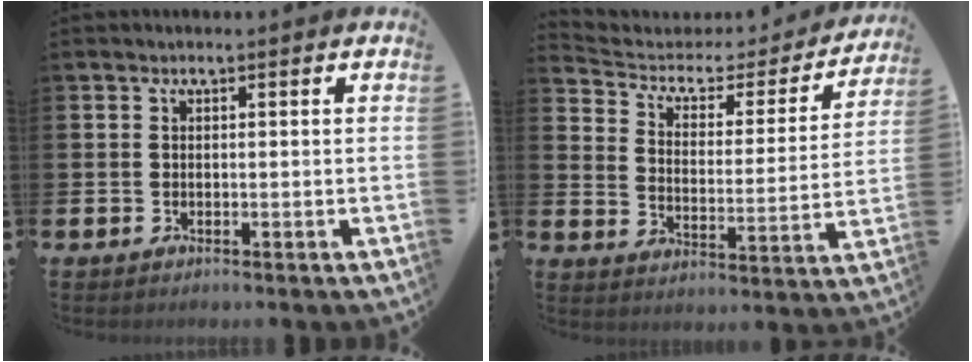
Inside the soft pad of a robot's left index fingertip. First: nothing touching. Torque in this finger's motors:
{"motor_torque": [-0.78, -1.18, -0.07, -0.02]}